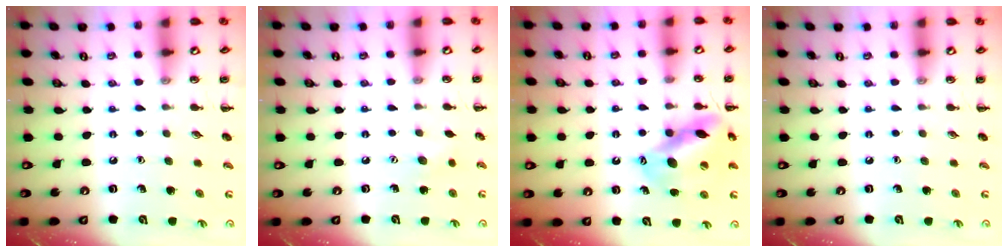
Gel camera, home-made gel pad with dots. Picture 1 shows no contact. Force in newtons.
{"total": 3.1, "press": 3.0, "slide": 0.8}
{"total": 13.6, "press": 13.2, "slide": 3.6}
{"total": 0.0}